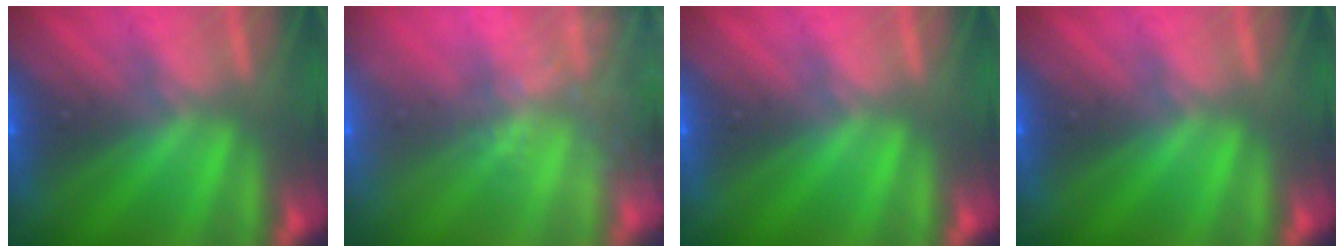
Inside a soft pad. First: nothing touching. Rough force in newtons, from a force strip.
{"total": 8.9}
{"total": 0.0}
{"total": 0.0}